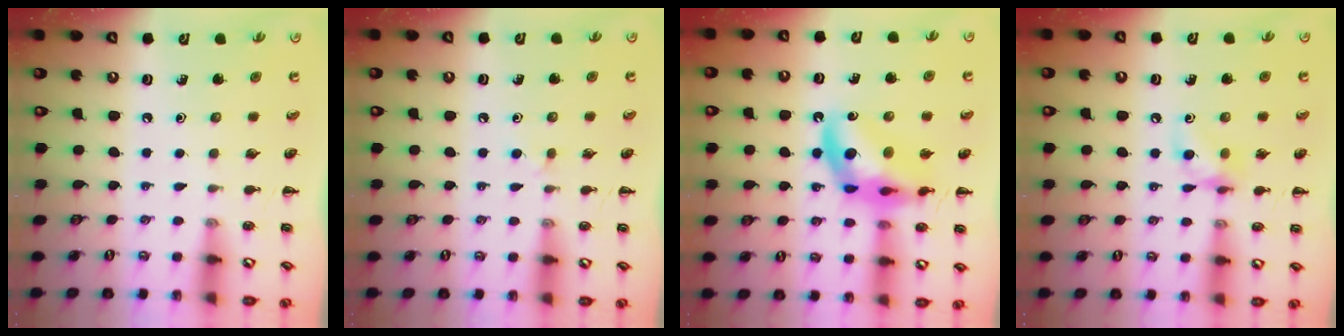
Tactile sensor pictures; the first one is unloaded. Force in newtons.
{"total": 2.4, "press": 2.3, "slide": 0.9}
{"total": 14.0, "press": 13.5, "slide": 3.6}
{"total": 7.9, "press": 7.8, "slide": 1.2}